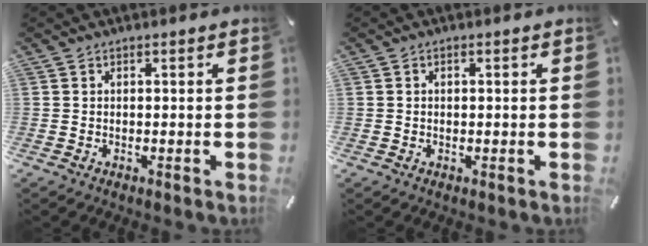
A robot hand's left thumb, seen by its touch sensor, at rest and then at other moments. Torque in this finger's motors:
{"motor_torque": [-0.21, -0.23, -0.01, -0.01, -0.02]}